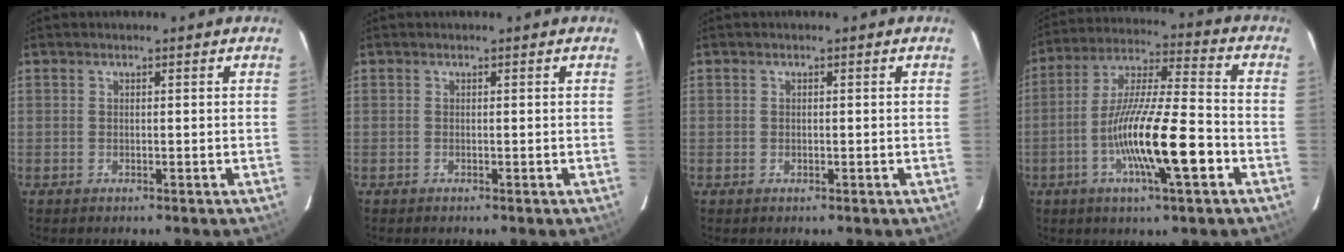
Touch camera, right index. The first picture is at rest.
{"total": 0.0}
{"total": 0.0}
{"total": 16.2, "force": [-5.9, 2.0, 15.0], "torque": [-0.280, -0.009, -0.110]}